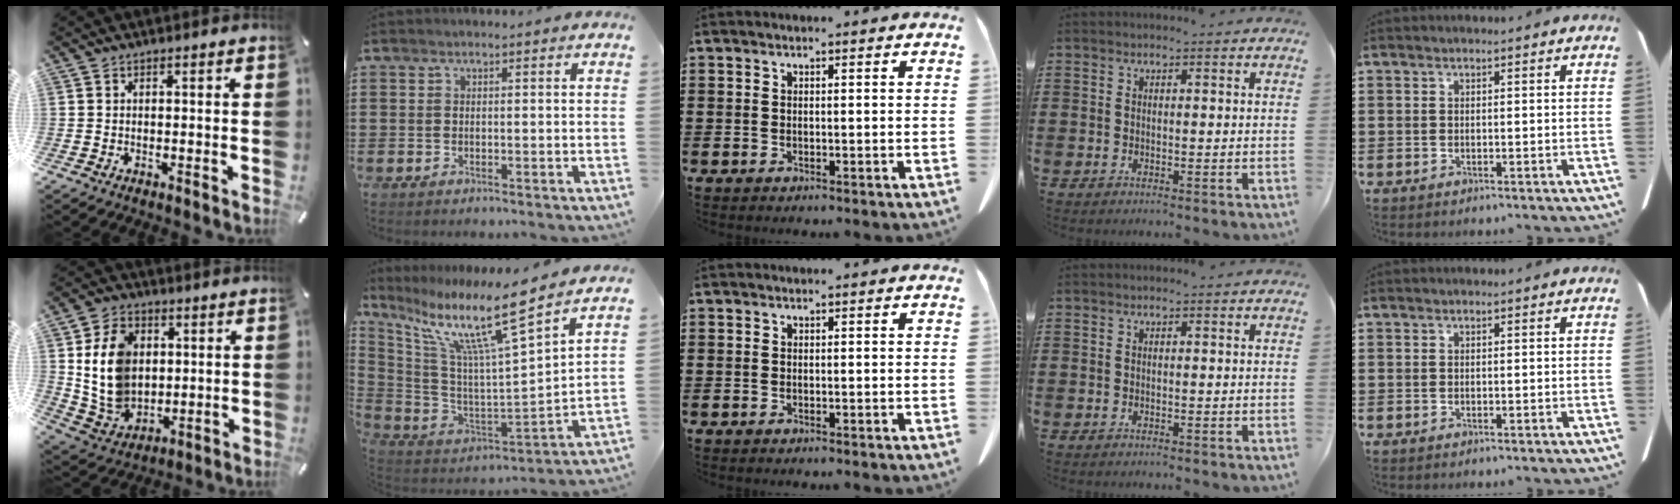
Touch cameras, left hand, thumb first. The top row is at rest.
{"thumb": {"total": 13.3, "force": [2.7, 10.9, 7.1], "torque": [-0.160, 0.005, 0.054]}, "index": {"total": 13.2, "force": [9.1, 0.1, 9.6], "torque": [-0.205, -0.063, 0.142]}}